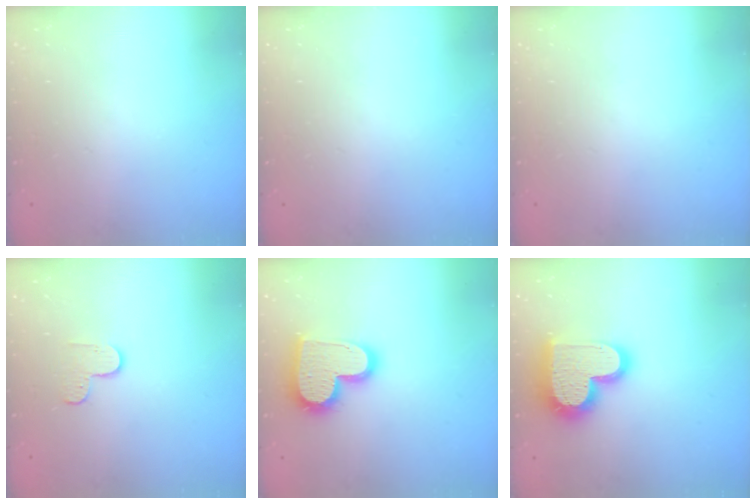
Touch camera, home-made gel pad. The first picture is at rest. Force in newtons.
{"total": 0.0}
{"total": 0.0}
{"total": 3.1, "press": 3.1, "slide": 0.3}
{"total": 17.5, "press": 17.4, "slide": 1.3}
{"total": 19.5, "press": 19.5, "slide": 1.5}